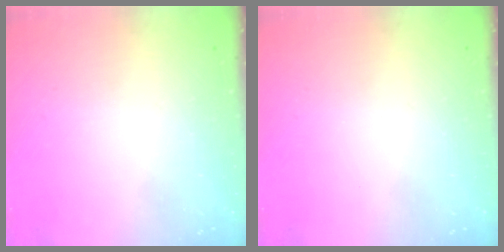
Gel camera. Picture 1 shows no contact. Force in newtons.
{"total": 0.0}